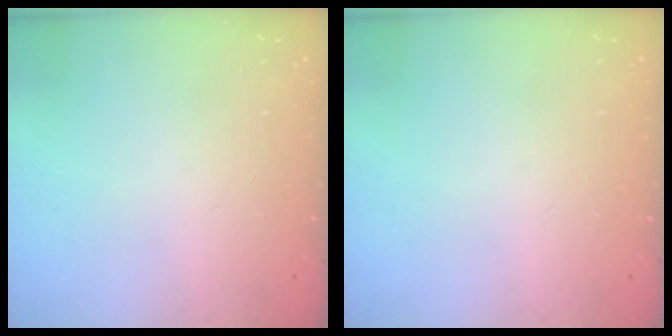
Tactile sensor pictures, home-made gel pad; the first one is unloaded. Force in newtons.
{"total": 0.0}